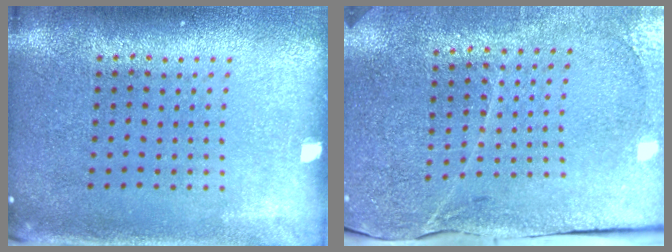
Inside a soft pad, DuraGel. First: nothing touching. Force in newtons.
{"total": 3.4, "press": 3.3, "slide": 0.4}